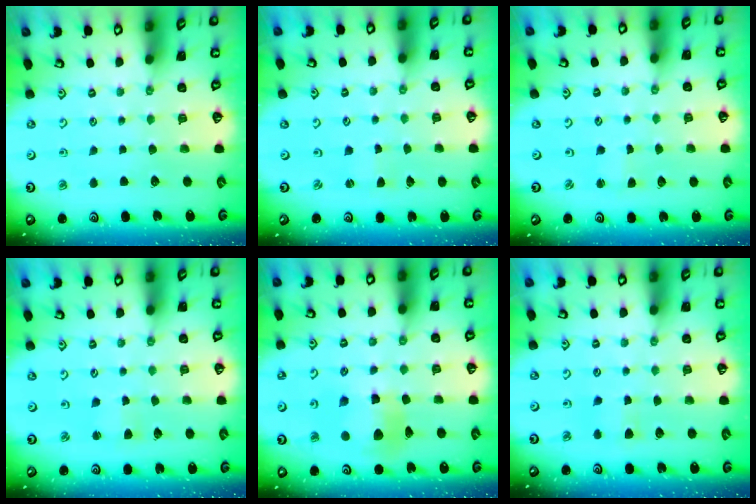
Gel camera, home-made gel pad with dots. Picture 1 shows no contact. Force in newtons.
{"total": 0.0}
{"total": 1.5, "press": 1.5, "slide": 0.2}
{"total": 2.8, "press": 2.8, "slide": 0.3}
{"total": 10.3, "press": 10.2, "slide": 1.2}
{"total": 4.0, "press": 4.0, "slide": 0.6}